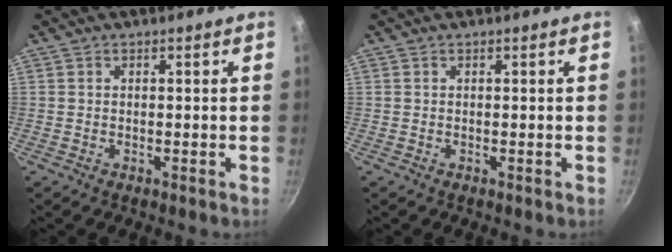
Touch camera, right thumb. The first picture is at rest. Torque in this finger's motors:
{"motor_torque": [0.00, 0.00, 0.00, 0.00, 0.00]}